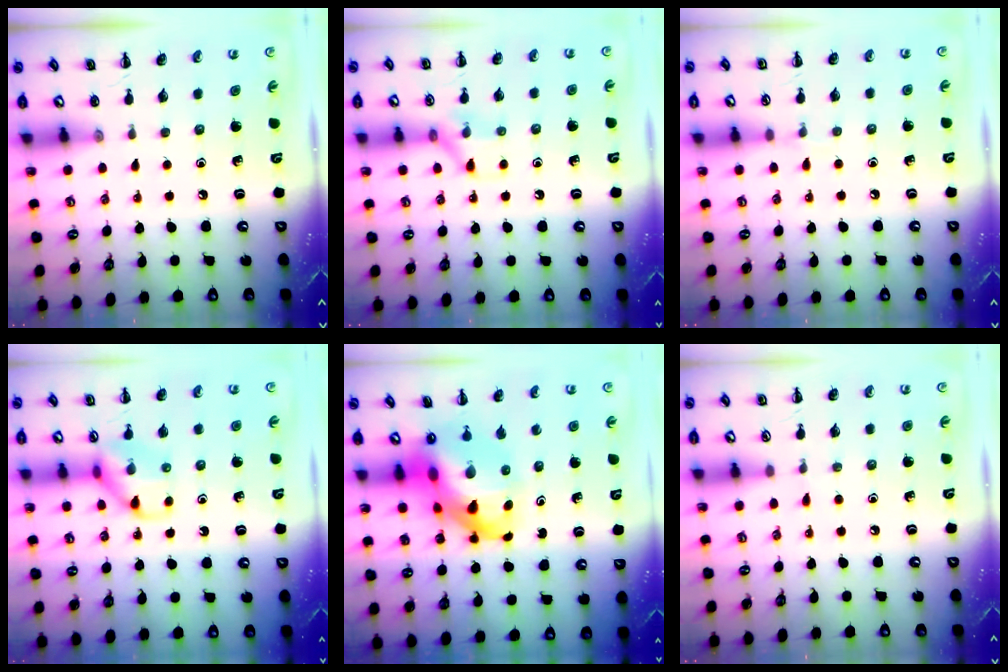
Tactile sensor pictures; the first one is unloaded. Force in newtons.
{"total": 6.8, "press": 6.7, "slide": 0.7}
{"total": 3.0, "press": 2.8, "slide": 0.9}
{"total": 10.0, "press": 10.0, "slide": 0.5}
{"total": 13.2, "press": 12.8, "slide": 3.5}
{"total": 3.5, "press": 3.3, "slide": 1.4}